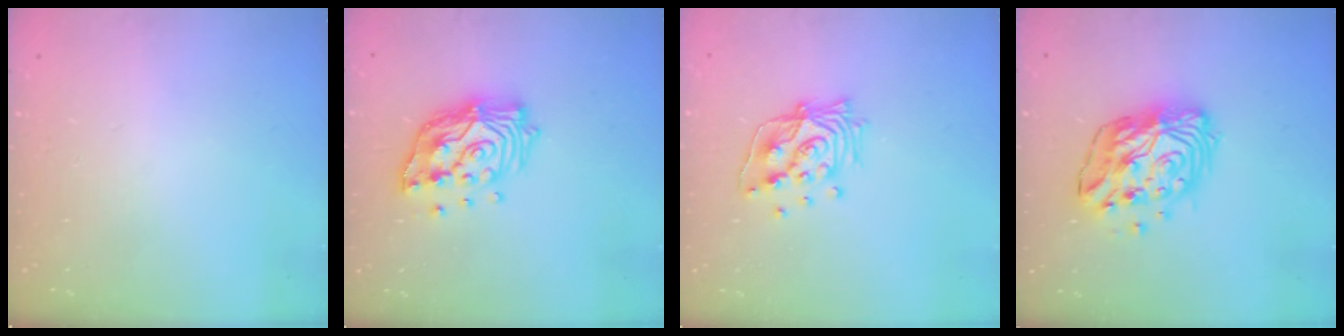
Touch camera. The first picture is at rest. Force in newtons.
{"total": 16.1, "press": 16.0, "slide": 1.8}
{"total": 14.4, "press": 14.4, "slide": 1.1}
{"total": 14.9, "press": 14.8, "slide": 1.4}